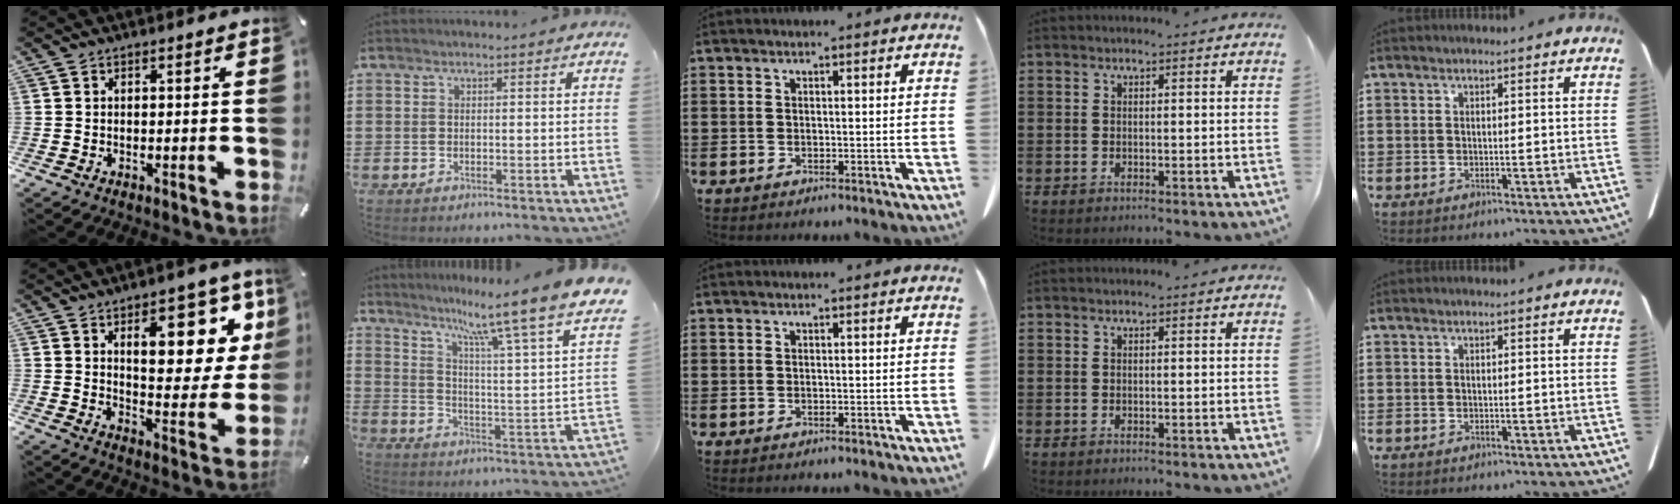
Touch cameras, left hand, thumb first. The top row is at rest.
{"thumb": {"total": 16.7, "force": [8.4, 7.5, 12.3], "torque": [-0.153, -0.047, 0.132]}, "index": {"total": 10.1, "force": [8.1, -1.0, 5.9], "torque": [-0.123, -0.077, 0.116]}}